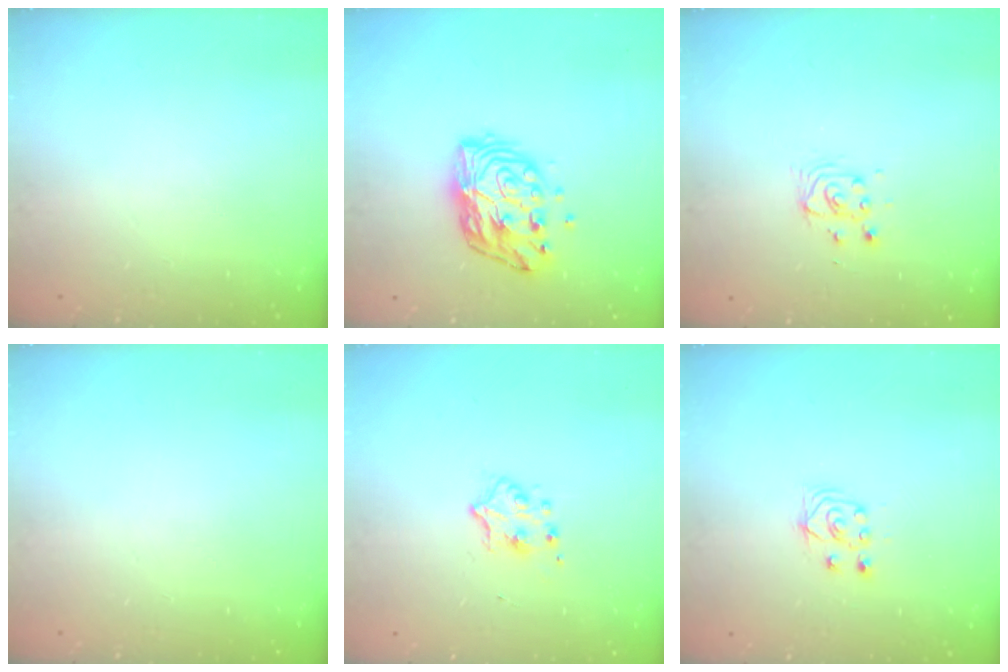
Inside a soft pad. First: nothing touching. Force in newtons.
{"total": 11.7, "press": 11.7, "slide": 0.8}
{"total": 3.5, "press": 3.5, "slide": 0.4}
{"total": 0.0}
{"total": 5.5, "press": 5.4, "slide": 0.7}
{"total": 3.8, "press": 3.7, "slide": 0.9}